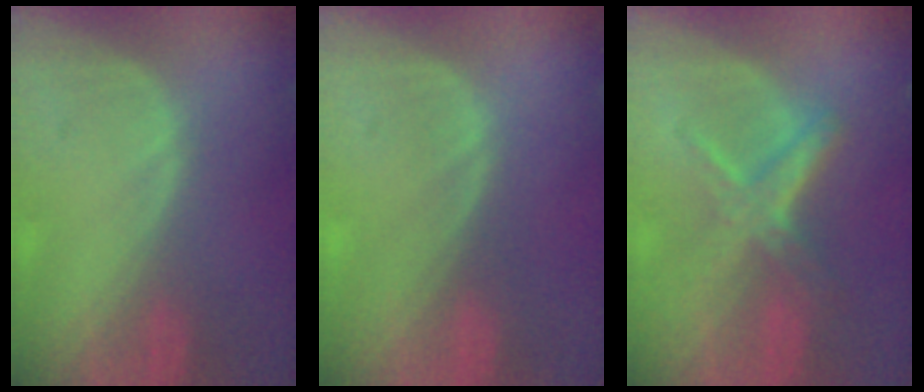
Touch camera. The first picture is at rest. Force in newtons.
{"total": 0.0}
{"total": 5.7, "press": 5.5, "slide": 1.8}